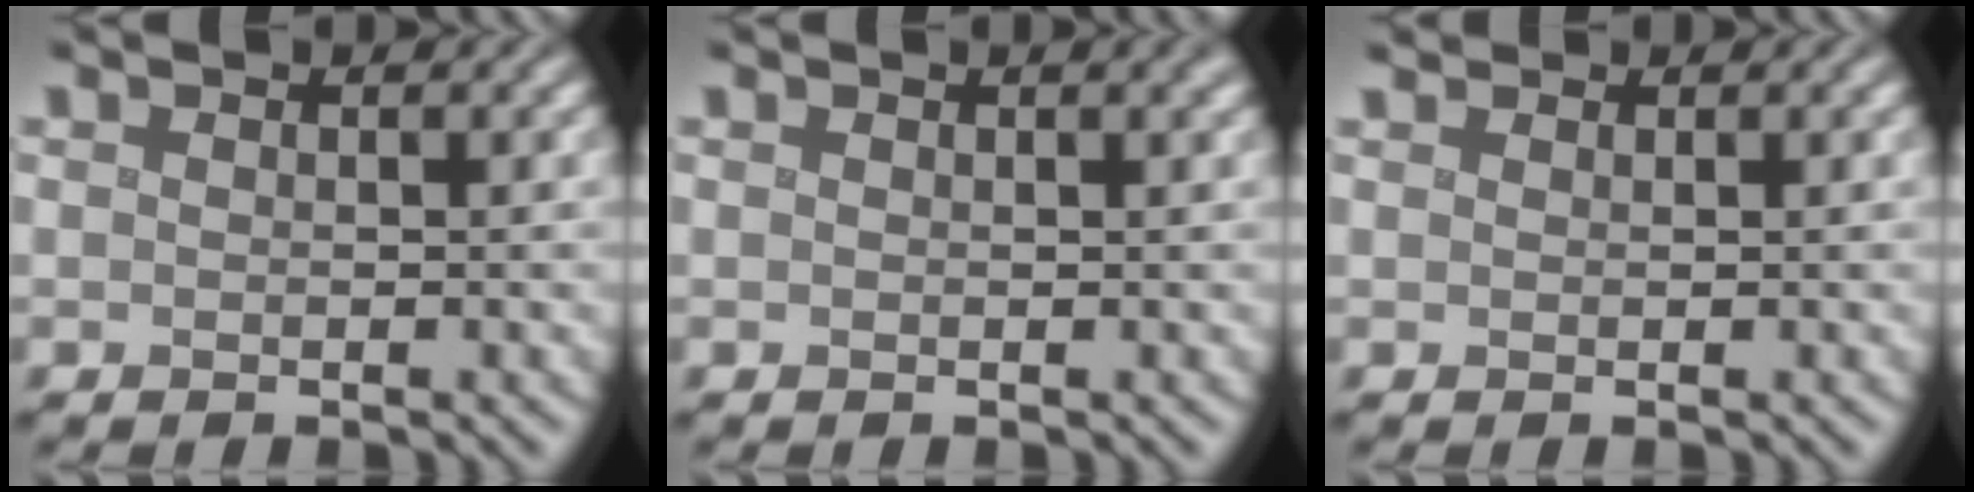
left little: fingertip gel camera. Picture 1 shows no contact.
{"total": 2.3, "force": [1.4, 1.0, 1.6], "torque": [0.001, 0.013, 0.001]}
{"total": 1.8, "force": [1.6, 0.7, 0.6], "torque": [-0.006, 0.007, 0.009]}